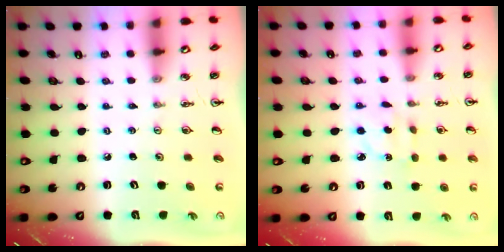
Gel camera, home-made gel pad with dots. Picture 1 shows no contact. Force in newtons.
{"total": 2.9, "press": 2.9, "slide": 0.6}